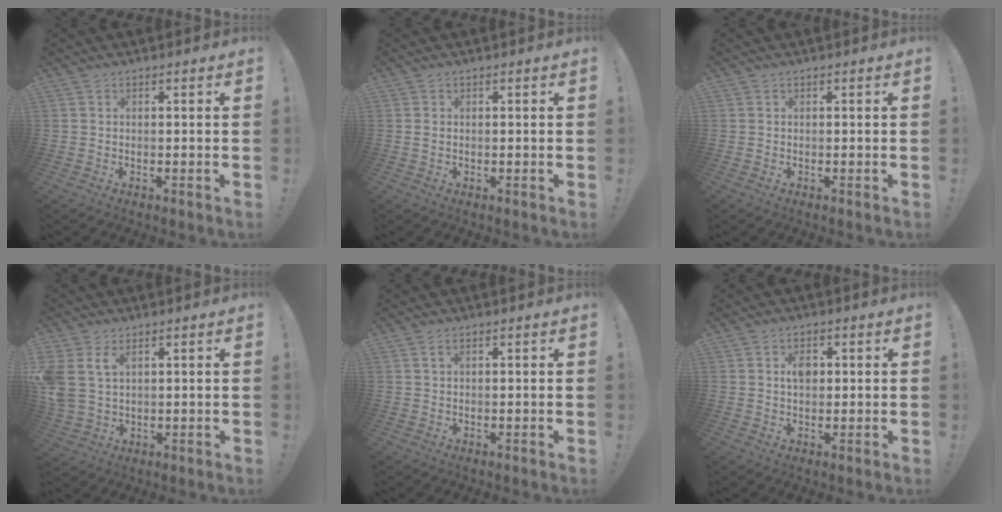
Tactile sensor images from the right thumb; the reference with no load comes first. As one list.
[{"total": 0.7, "force": [0.3, 0.4, 0.5], "torque": [-0.018, 0.005, 0.007]}, {"total": 0.0}, {"total": 7.0, "force": [3.1, 4.4, 4.5], "torque": [-0.093, -0.012, 0.062]}, {"total": 1.5, "force": [0.6, 0.5, 1.3], "torque": [-0.023, 0.001, 0.010]}, {"total": 3.0, "force": [0.6, 2.1, 2.1], "torque": [-0.023, -0.001, 0.004]}]